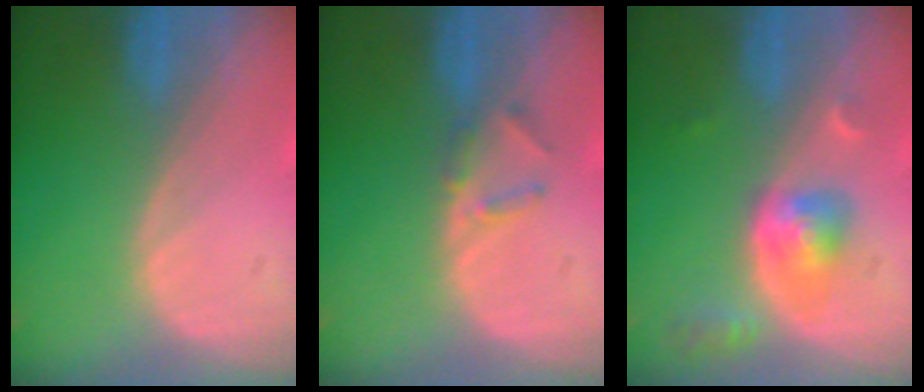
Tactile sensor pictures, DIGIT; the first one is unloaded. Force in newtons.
{"total": 2.3, "press": 2.1, "slide": 0.9}
{"total": 5.2, "press": 4.8, "slide": 2.0}